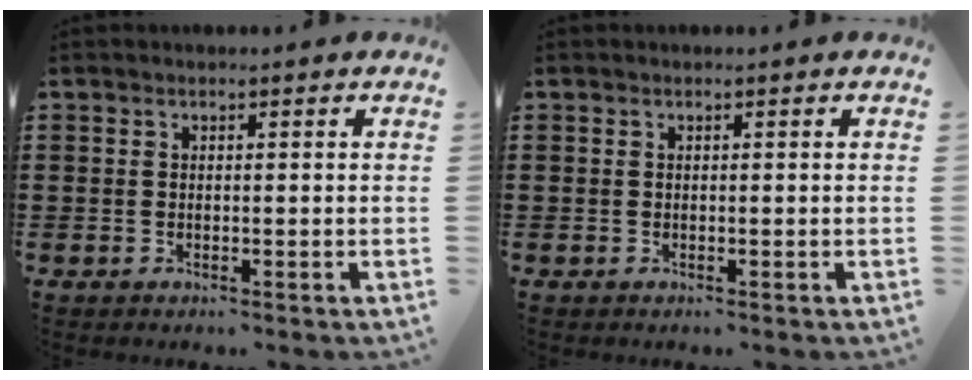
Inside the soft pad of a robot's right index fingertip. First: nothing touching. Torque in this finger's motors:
{"motor_torque": [0.00, 0.00, 0.02, -0.01]}